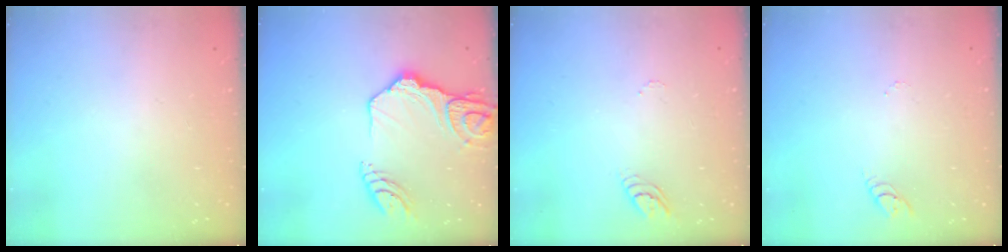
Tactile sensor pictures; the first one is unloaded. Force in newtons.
{"total": 16.9, "press": 16.9, "slide": 1.1}
{"total": 3.8, "press": 3.8, "slide": 0.3}
{"total": 2.8, "press": 2.8, "slide": 0.2}